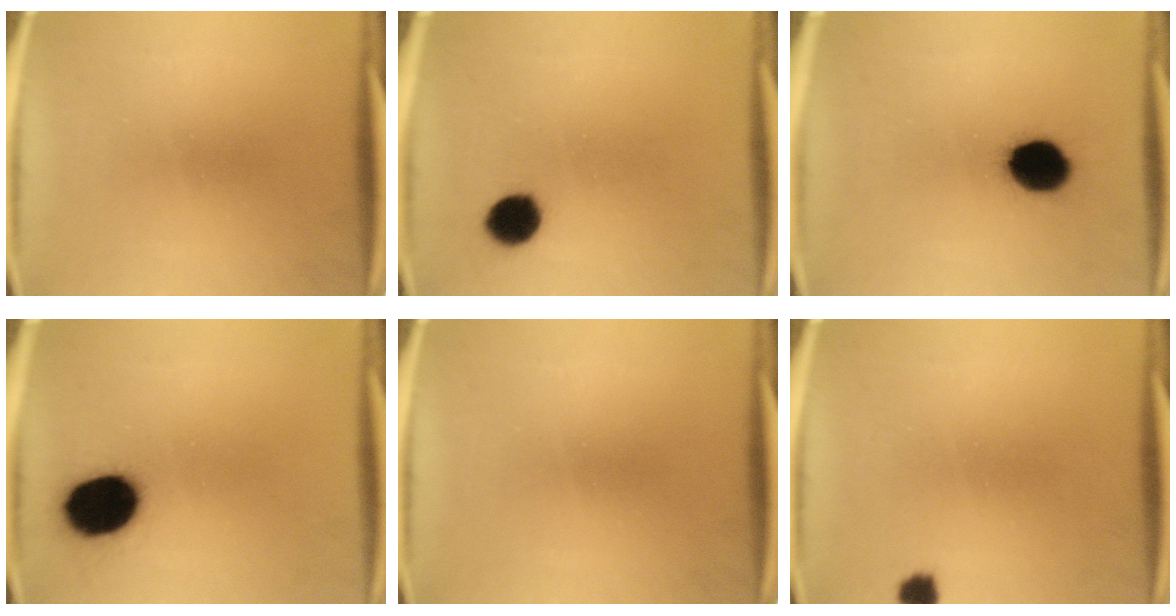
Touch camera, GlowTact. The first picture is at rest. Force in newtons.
{"total": 6.4}
{"total": 12.2}
{"total": 14.1}
{"total": 0.0}
{"total": 2.2}